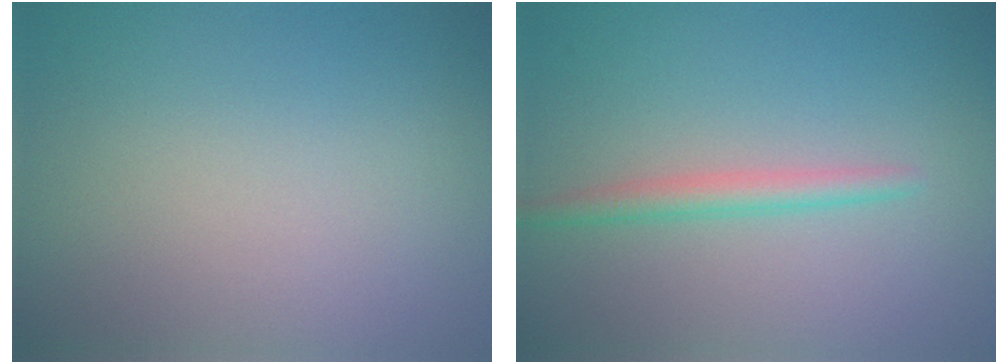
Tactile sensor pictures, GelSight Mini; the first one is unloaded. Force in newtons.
{"total": 1.9, "press": 1.9, "slide": 0.1}